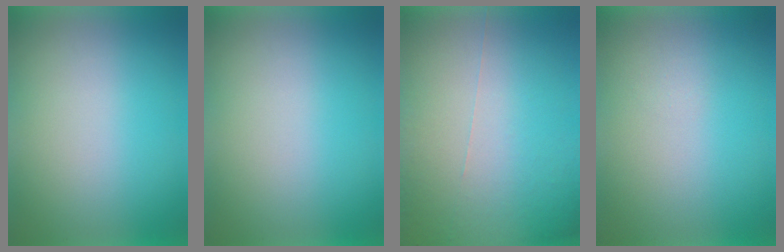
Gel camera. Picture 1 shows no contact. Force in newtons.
{"total": 0.0}
{"total": 5.7}
{"total": 1.3}